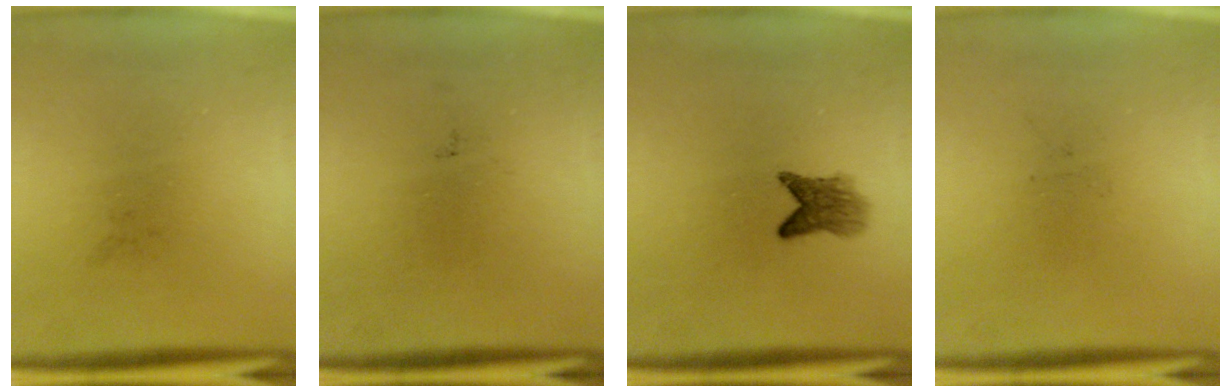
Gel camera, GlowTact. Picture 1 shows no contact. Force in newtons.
{"total": 0.0}
{"total": 3.2}
{"total": 0.0}